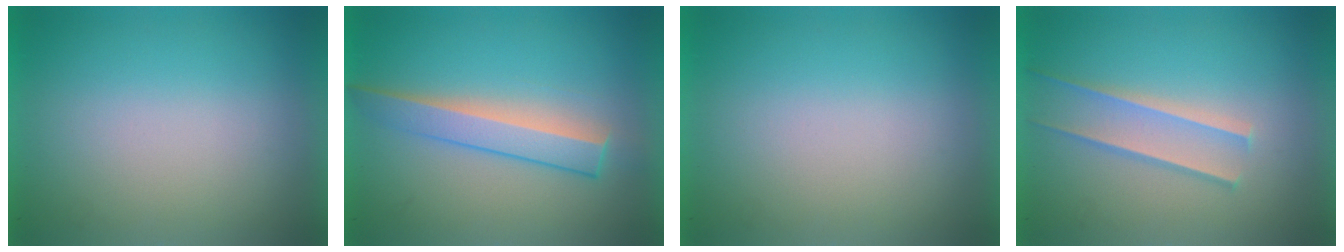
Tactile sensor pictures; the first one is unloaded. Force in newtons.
{"total": 3.2}
{"total": 0.0}
{"total": 1.7}